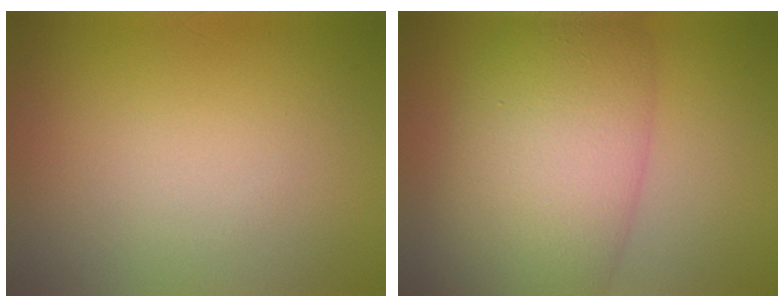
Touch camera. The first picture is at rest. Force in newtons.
{"total": 11.3, "press": 11.3, "slide": 0.5}